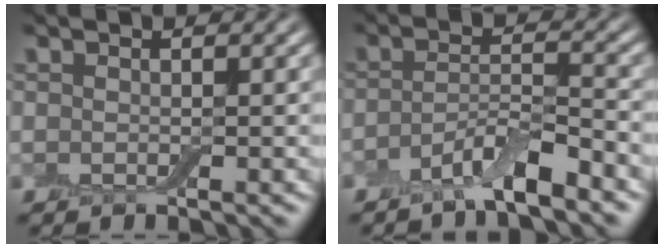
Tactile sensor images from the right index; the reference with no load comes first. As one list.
[{"total": 4.1, "force": [-3.0, 0.7, 2.7], "torque": [-0.049, 0.004, -0.064]}]